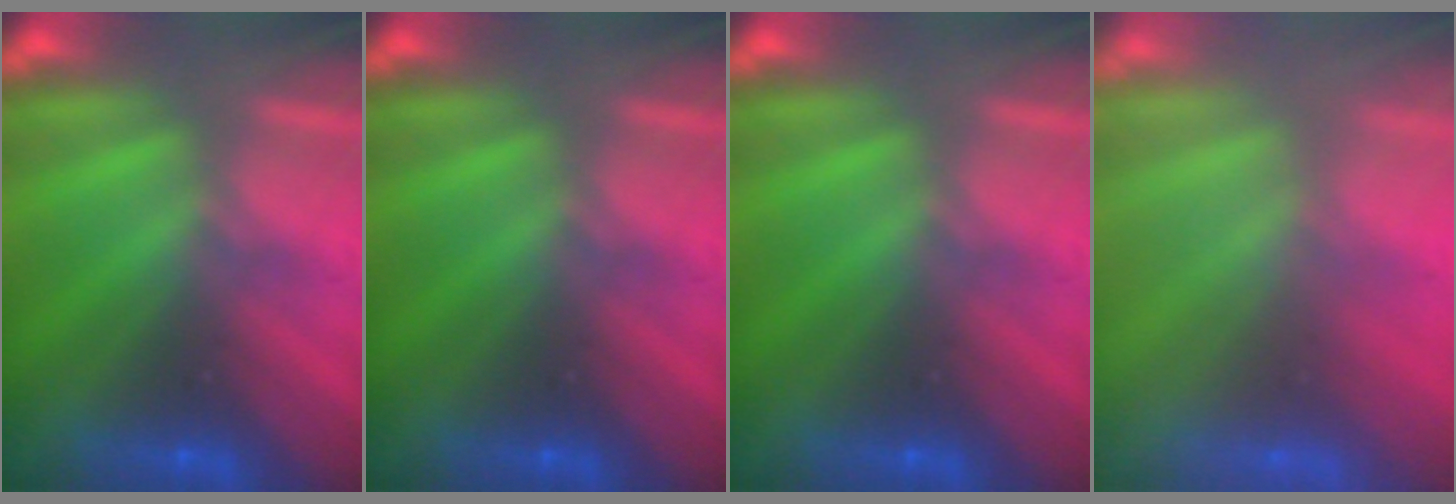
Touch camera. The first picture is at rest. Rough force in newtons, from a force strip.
{"total": 0.0}
{"total": 0.0}
{"total": 7.3}